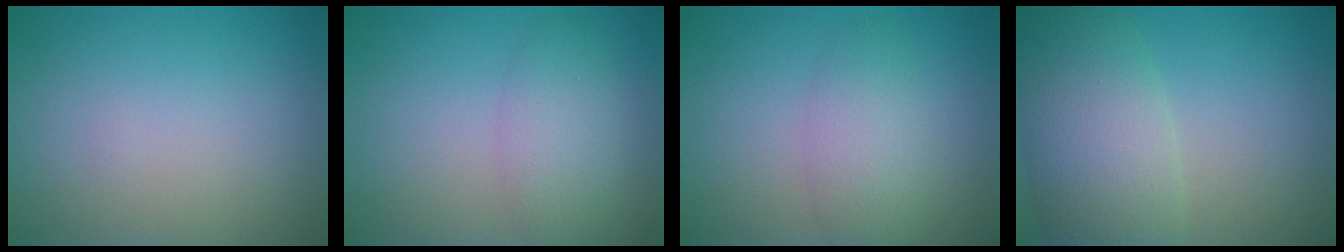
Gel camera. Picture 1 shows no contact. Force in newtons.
{"total": 4.8, "press": 4.8, "slide": 0.2}
{"total": 3.3, "press": 3.3, "slide": 0.1}
{"total": 7.5, "press": 7.5, "slide": 0.6}